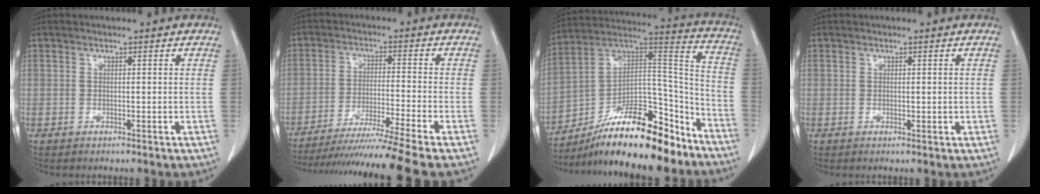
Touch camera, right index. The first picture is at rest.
{"total": 15.2, "force": [-13.0, -3.4, 7.0], "torque": [-0.101, -0.037, -0.210]}
{"total": 21.9, "force": [-16.5, 5.7, 13.3], "torque": [-0.200, 0.040, -0.276]}
{"total": 0.8, "force": [0.0, 0.3, 0.7], "torque": [-0.009, -0.002, 0.000]}